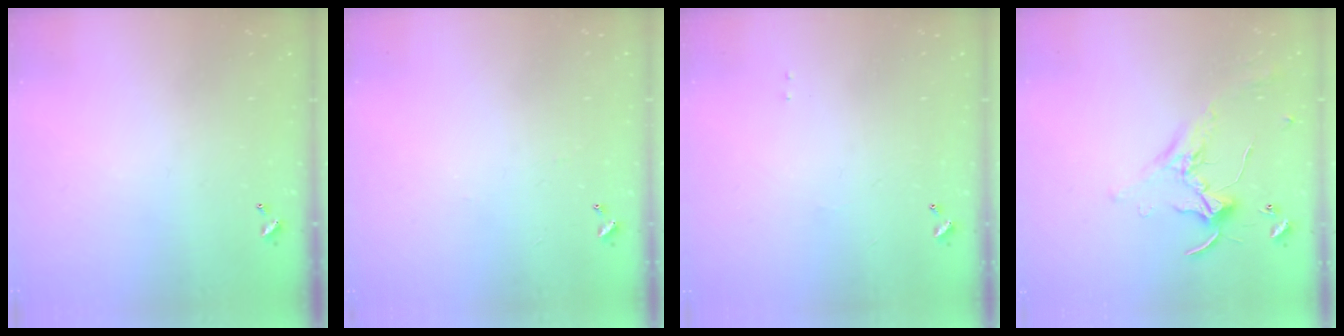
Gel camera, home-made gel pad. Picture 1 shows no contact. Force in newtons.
{"total": 2.2, "press": 2.2, "slide": 0.4}
{"total": 0.9, "press": 0.8, "slide": 0.5}
{"total": 0.8, "press": 0.7, "slide": 0.4}